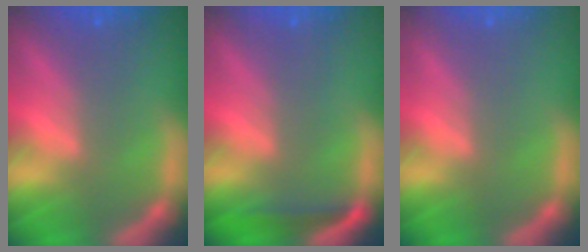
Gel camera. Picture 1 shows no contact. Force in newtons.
{"total": 2.5}
{"total": 0.0}